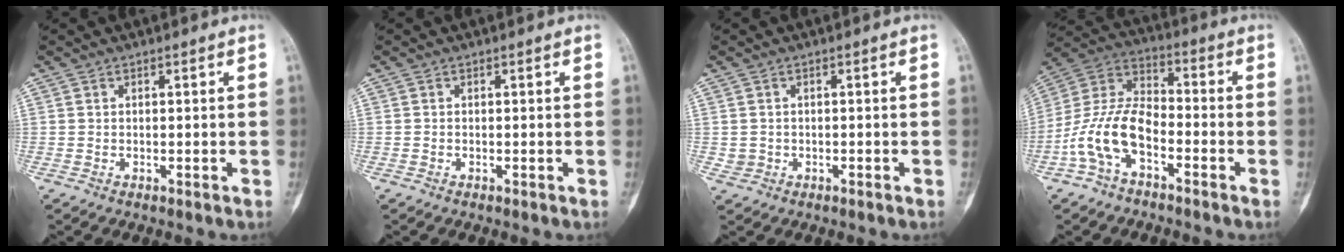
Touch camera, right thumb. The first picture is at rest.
{"total": 0.0}
{"total": 1.5, "force": [-0.3, 1.5, 0.3], "torque": [-0.002, 0.005, -0.001]}
{"total": 12.7, "force": [-5.2, 6.9, 9.3], "torque": [-0.189, 0.052, -0.108]}